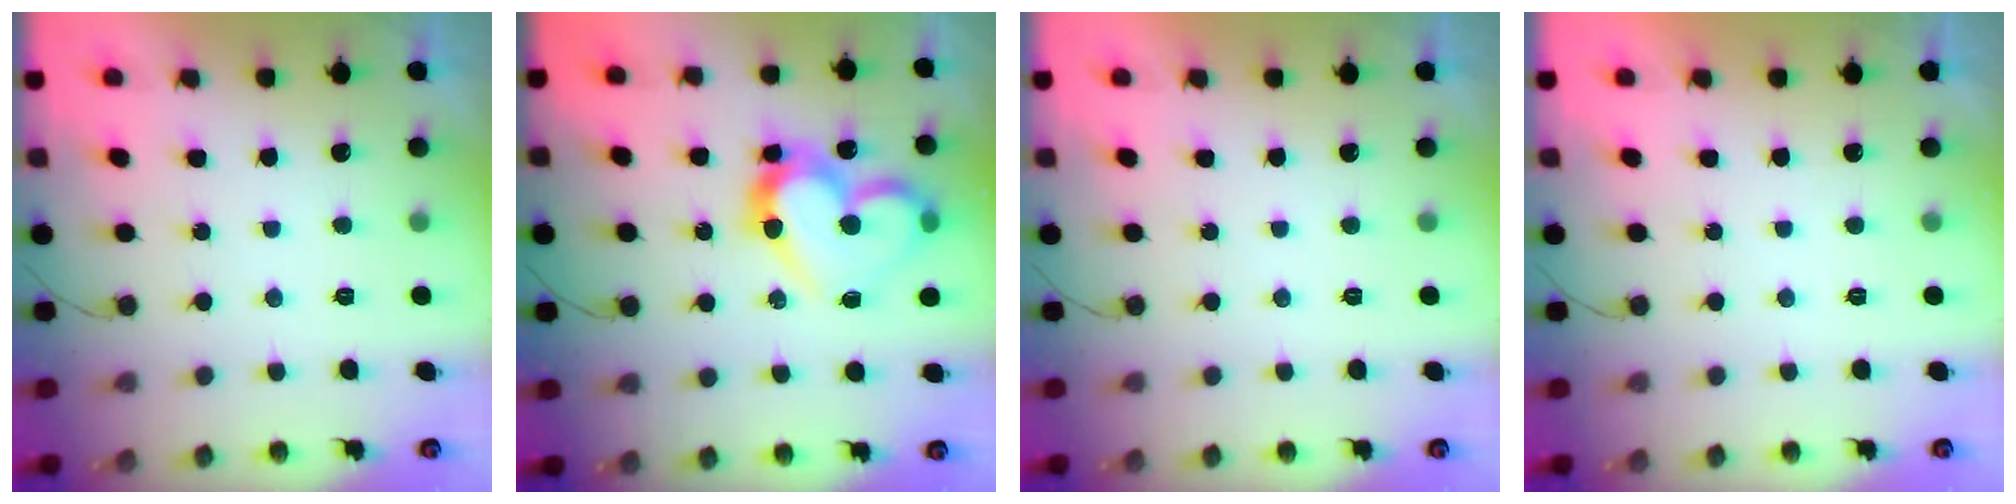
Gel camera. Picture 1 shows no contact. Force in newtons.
{"total": 16.9, "press": 16.8, "slide": 2.3}
{"total": 1.8, "press": 1.8, "slide": 0.0}
{"total": 1.8, "press": 1.8, "slide": 0.0}